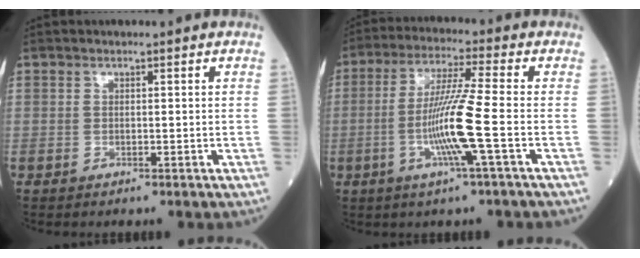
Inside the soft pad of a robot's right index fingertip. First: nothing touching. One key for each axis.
{"total": 10.1, "fx": -2.5, "fy": -1.3, "fz": 9.7, "tx": -0.191, "ty": -0.009, "tz": -0.049}